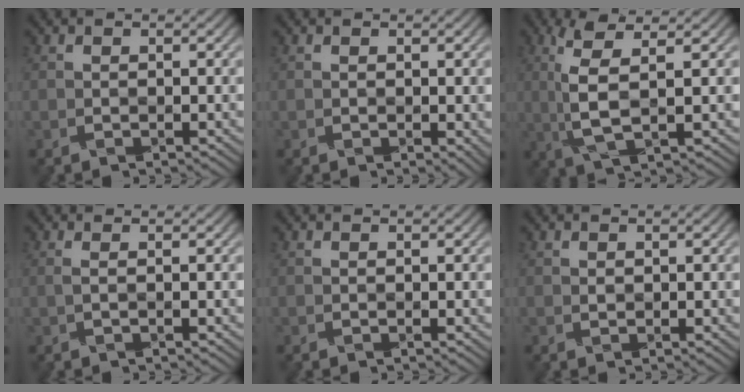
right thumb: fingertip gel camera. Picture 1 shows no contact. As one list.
[{"total": 1.1, "force": [0.4, 0.3, 1.0], "torque": [-0.013, 0.000, 0.010]}, {"total": 5.8, "force": [1.1, 1.4, 5.5], "torque": [-0.125, 0.006, 0.026]}, {"total": 1.0, "force": [0.1, 0.1, 1.0], "torque": [-0.020, 0.004, -0.004]}, {"total": 0.0}, {"total": 0.6, "force": [0.4, 0.4, 0.1], "torque": [-0.003, 0.000, 0.009]}]